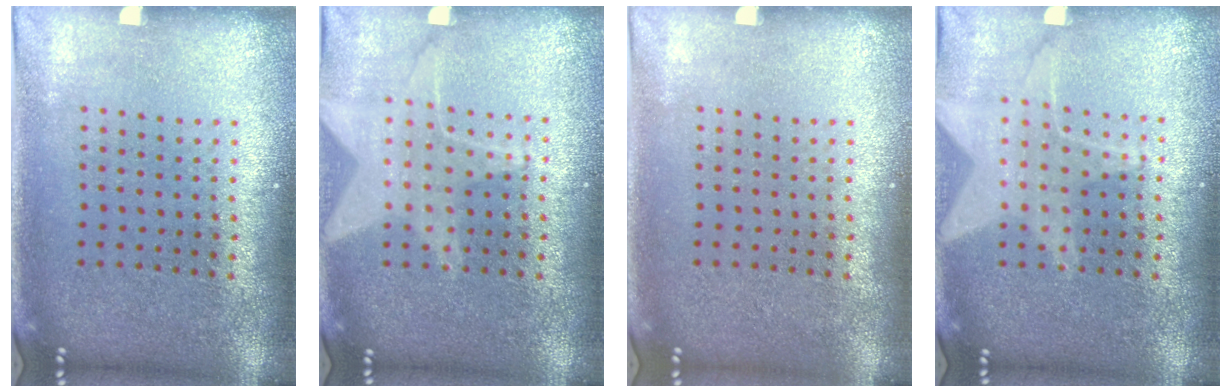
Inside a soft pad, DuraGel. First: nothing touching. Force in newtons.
{"total": 1.4, "press": 1.3, "slide": 0.4}
{"total": 0.0}
{"total": 1.4, "press": 1.3, "slide": 0.4}